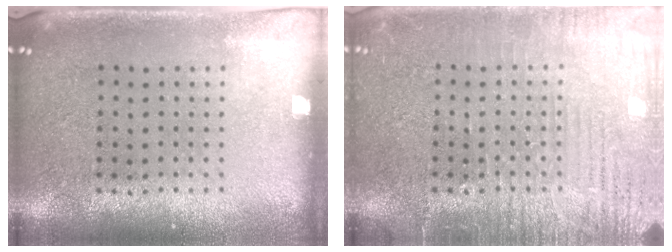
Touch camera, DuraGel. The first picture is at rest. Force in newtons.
{"total": 4.6, "press": 4.5, "slide": 0.5}